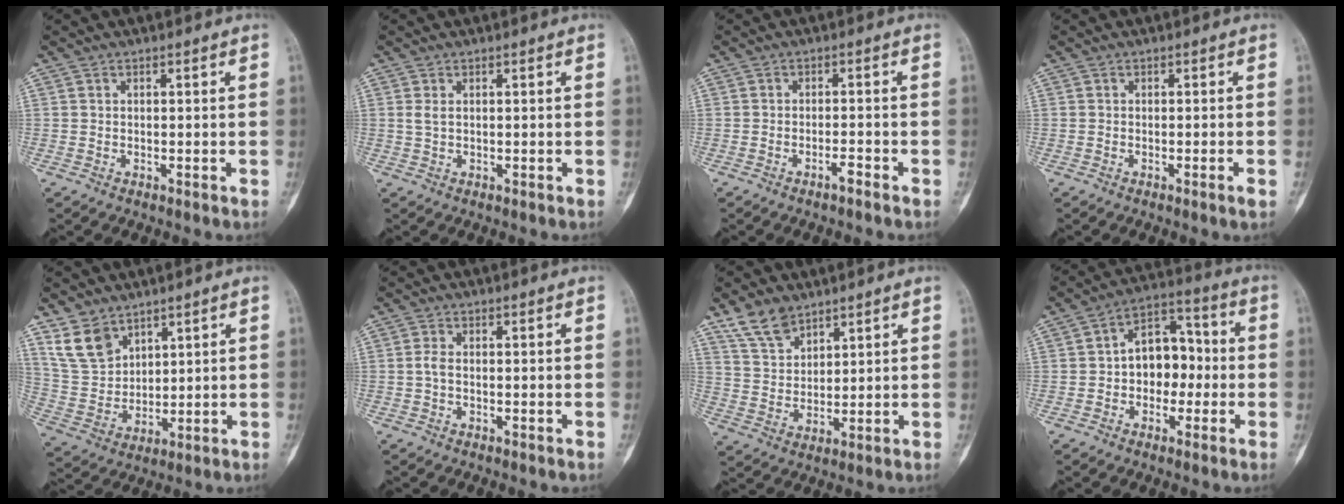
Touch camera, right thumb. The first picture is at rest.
{"total": 1.2, "force": [0.3, 0.6, 1.0], "torque": [-0.027, 0.005, 0.011]}
{"total": 2.0, "force": [-1.5, 0.3, 1.2], "torque": [-0.025, 0.009, -0.026]}
{"total": 1.3, "force": [-0.6, -0.2, 1.2], "torque": [-0.022, -0.004, -0.010]}
{"total": 9.2, "force": [6.2, 5.9, 3.5], "torque": [-0.056, -0.028, 0.138]}
{"total": 1.3, "force": [-0.2, 0.6, 1.2], "torque": [-0.026, 0.000, -0.007]}
{"total": 7.5, "force": [5.6, 4.0, 3.0], "torque": [-0.042, -0.026, 0.117]}
{"total": 11.0, "force": [-0.8, 7.9, 7.7], "torque": [-0.077, 0.042, -0.025]}